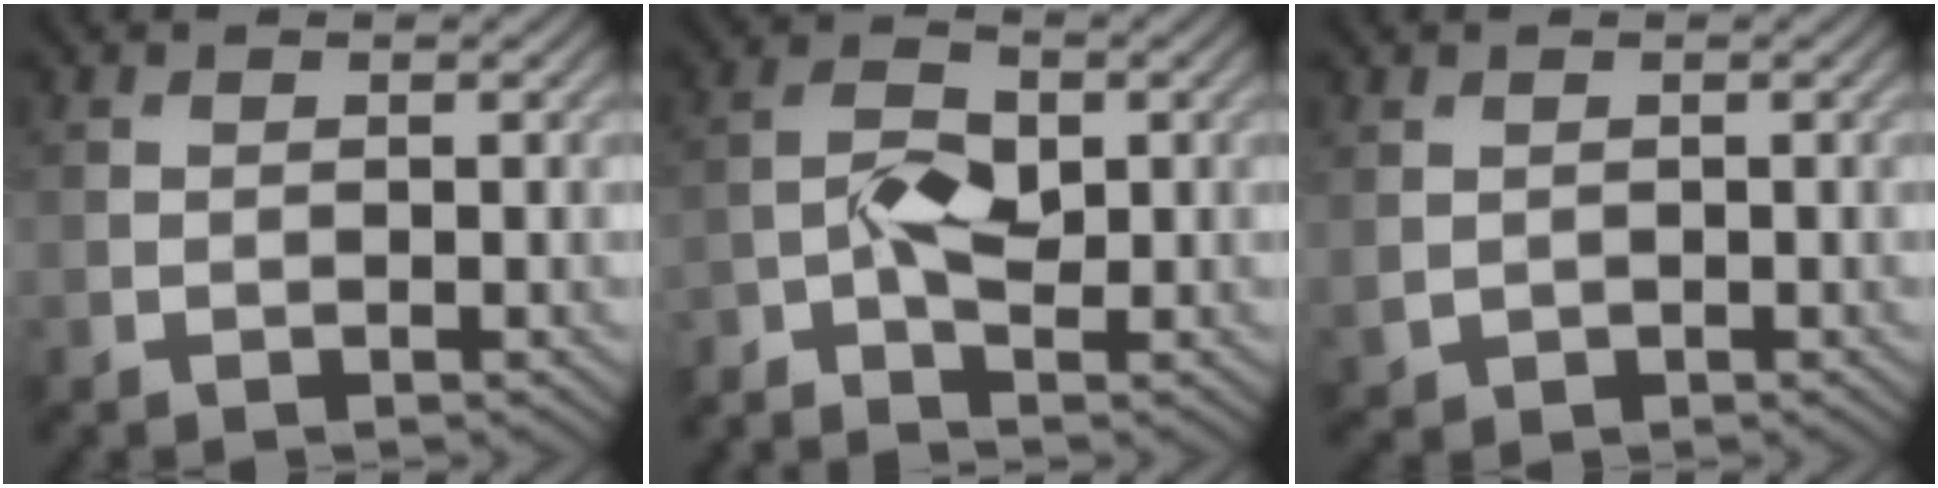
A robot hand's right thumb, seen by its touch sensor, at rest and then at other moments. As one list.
[{"total": 3.4, "force": [-1.9, 1.4, 2.5], "torque": [-0.056, 0.006, -0.046]}, {"total": 1.4, "force": [0.4, 1.2, 0.6], "torque": [-0.021, -0.006, 0.015]}]